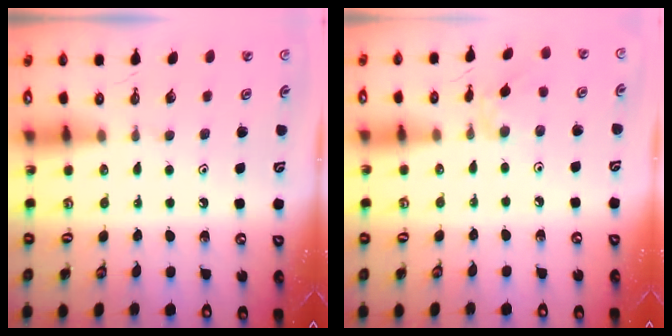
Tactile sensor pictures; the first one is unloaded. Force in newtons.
{"total": 2.5, "press": 2.5, "slide": 0.4}